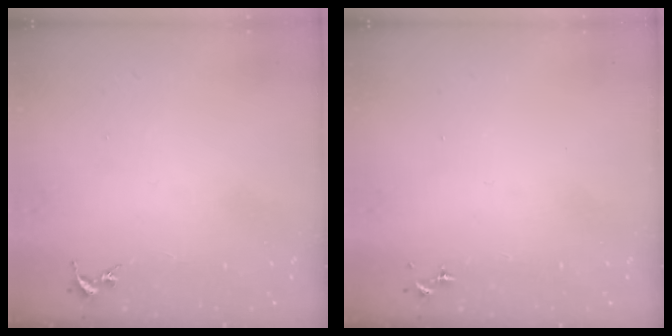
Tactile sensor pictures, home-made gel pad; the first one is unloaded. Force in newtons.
{"total": 0.0}